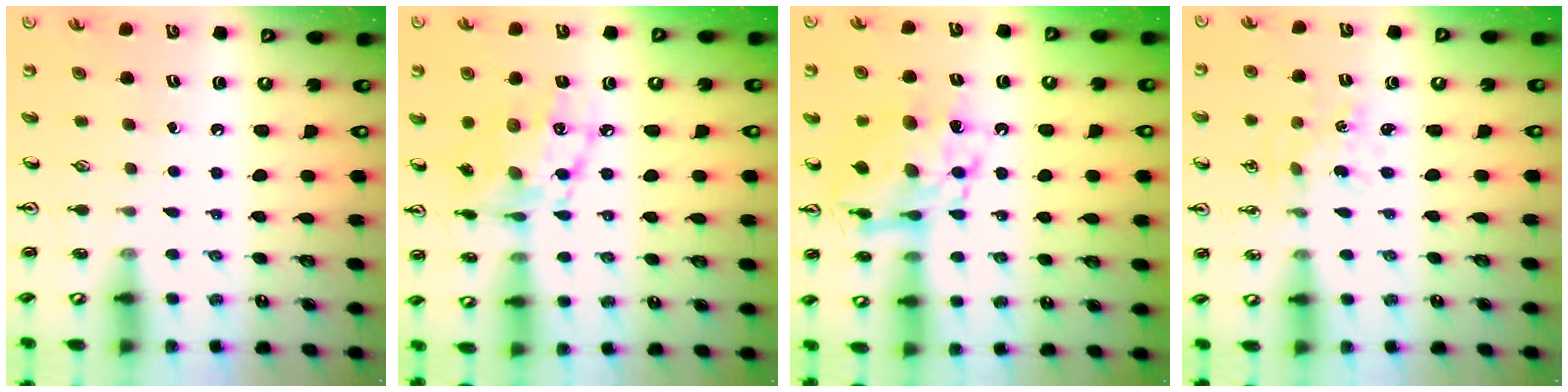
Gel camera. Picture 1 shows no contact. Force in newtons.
{"total": 13.8, "press": 13.7, "slide": 0.8}
{"total": 13.1, "press": 13.0, "slide": 1.4}
{"total": 1.2, "press": 1.2, "slide": 0.3}